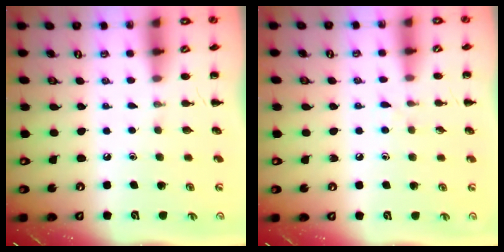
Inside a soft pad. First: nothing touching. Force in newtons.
{"total": 4.3, "press": 3.8, "slide": 2.0}